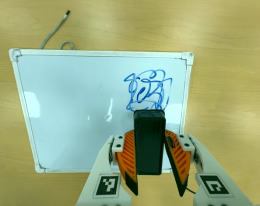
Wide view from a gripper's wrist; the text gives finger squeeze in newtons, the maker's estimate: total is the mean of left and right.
{"total": 4.2, "left": 3.8, "right": 4.6}